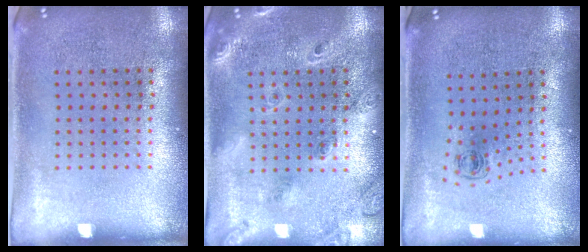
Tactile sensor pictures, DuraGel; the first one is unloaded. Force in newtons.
{"total": 1.8, "press": 1.7, "slide": 0.7}
{"total": 0.5, "press": 0.3, "slide": 0.4}